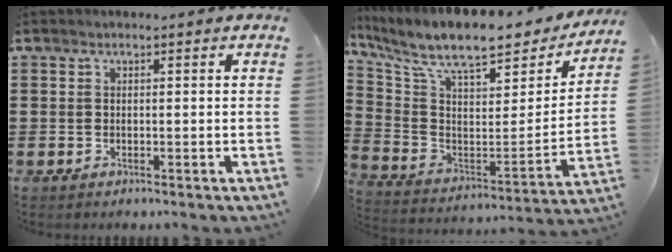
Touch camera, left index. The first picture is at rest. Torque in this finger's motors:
{"motor_torque": [1.92, 0.21, 1.05, 0.21]}